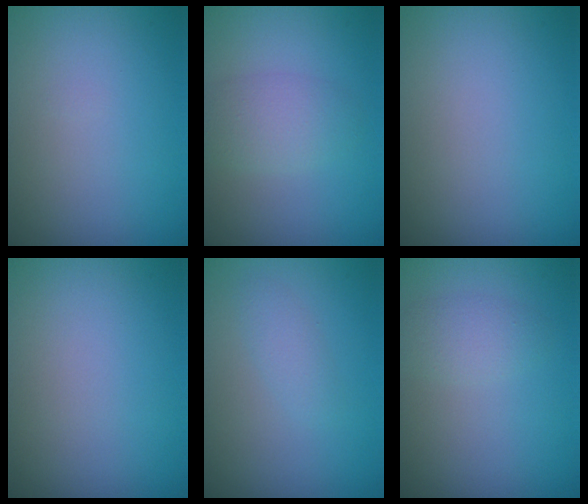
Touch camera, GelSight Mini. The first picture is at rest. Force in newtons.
{"total": 2.8, "press": 2.8, "slide": 0.1}
{"total": 0.0}
{"total": 0.0}
{"total": 1.2, "press": 1.2, "slide": 0.1}
{"total": 1.8, "press": 1.8, "slide": 0.1}